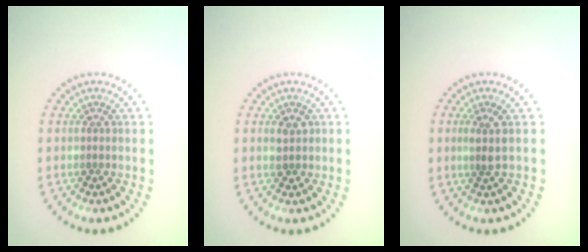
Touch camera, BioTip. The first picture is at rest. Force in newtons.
{"total": 1.3, "press": 1.3, "slide": 0.2}
{"total": 1.5, "press": 1.2, "slide": 0.9}